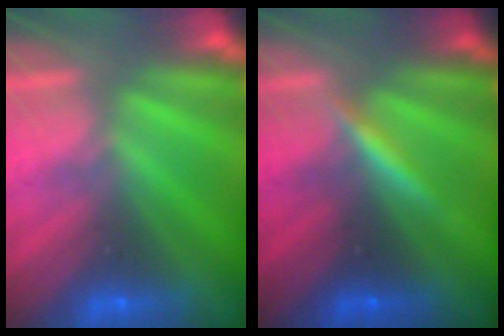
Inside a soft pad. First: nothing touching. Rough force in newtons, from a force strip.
{"total": 3.2}